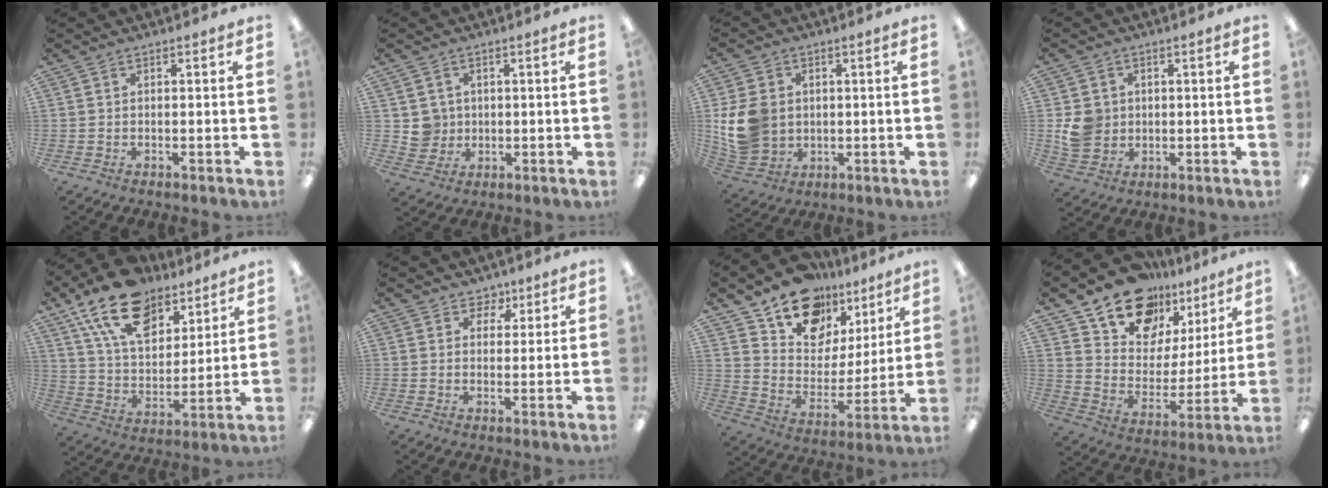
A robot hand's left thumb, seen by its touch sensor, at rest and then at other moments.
{"total": 4.7, "force": [1.1, 4.6, 0.2], "torque": [-0.004, 0.003, 0.020]}
{"total": 11.7, "force": [0.9, 9.8, 6.3], "torque": [-0.137, 0.010, 0.021]}
{"total": 6.7, "force": [0.6, 6.2, 2.5], "torque": [-0.048, 0.011, 0.015]}
{"total": 18.9, "force": [12.4, 10.4, 9.7], "torque": [-0.178, -0.056, 0.227]}
{"total": 3.8, "force": [2.1, 3.2, 0.5], "torque": [0.002, -0.009, 0.035]}
{"total": 15.6, "force": [11.5, 9.6, 4.3], "torque": [-0.078, -0.085, 0.212]}
{"total": 16.2, "force": [12.7, 9.2, 4.0], "torque": [-0.080, -0.099, 0.233]}